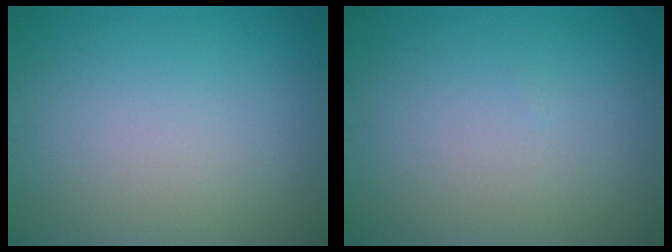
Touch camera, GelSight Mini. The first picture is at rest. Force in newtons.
{"total": 0.0}